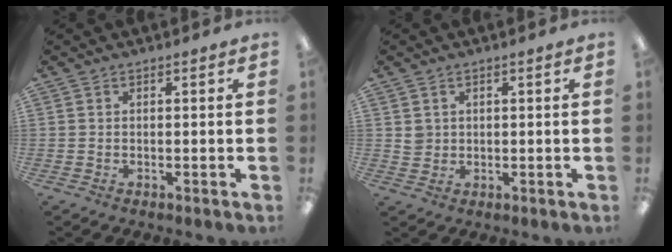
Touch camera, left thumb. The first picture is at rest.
{"total": 2.7, "force": [0.8, 2.4, 0.7], "torque": [-0.010, 0.000, 0.014]}